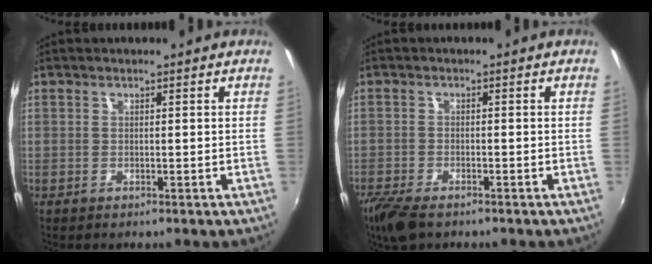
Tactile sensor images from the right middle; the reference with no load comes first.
{"total": 6.4, "force": [-4.8, 2.3, 3.6], "torque": [-0.096, -0.027, -0.093]}